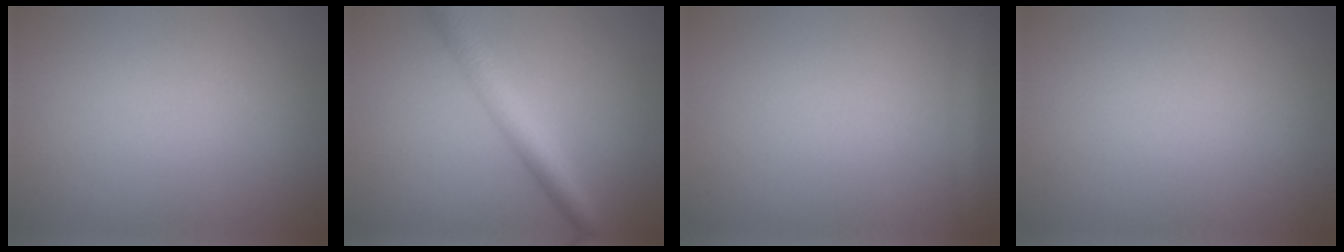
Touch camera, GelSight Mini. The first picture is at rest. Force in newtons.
{"total": 4.6, "press": 4.6, "slide": 0.2}
{"total": 2.1, "press": 2.1, "slide": 0.1}
{"total": 0.0}